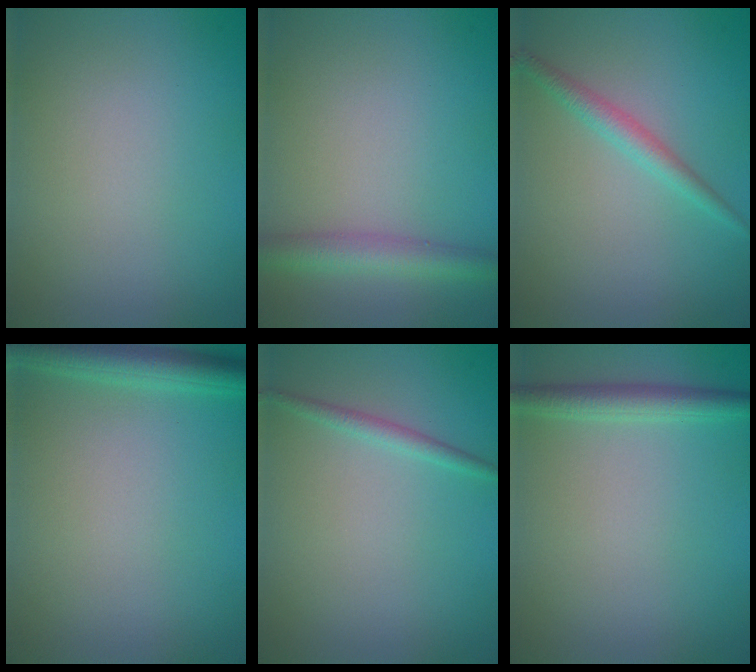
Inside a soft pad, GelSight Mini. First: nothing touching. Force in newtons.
{"total": 3.1, "press": 3.1, "slide": 0.1}
{"total": 1.9, "press": 1.9, "slide": 0.1}
{"total": 3.2, "press": 3.2, "slide": 0.2}
{"total": 1.2, "press": 1.2, "slide": 0.1}
{"total": 2.4, "press": 2.4, "slide": 0.1}